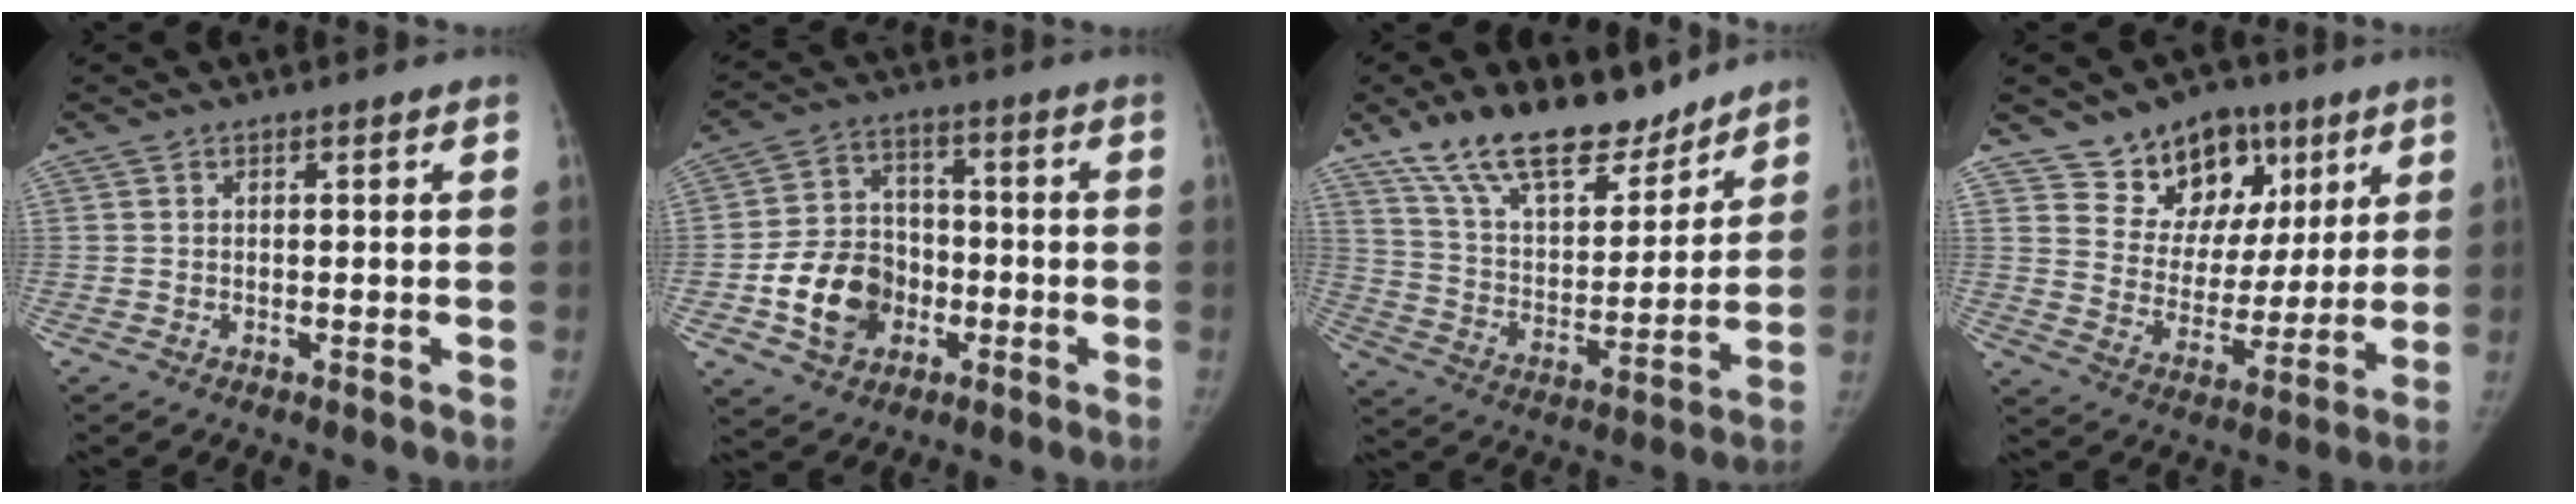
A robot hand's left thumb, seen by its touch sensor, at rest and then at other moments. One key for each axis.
{"total": 13.5, "fx": -4.0, "fy": 10.8, "fz": 7.1, "tx": -0.089, "ty": 0.026, "tz": -0.069}
{"total": 19.2, "fx": 14.9, "fy": 7.7, "fz": 9.4, "tx": -0.128, "ty": -0.075, "tz": 0.264}
{"total": 15.7, "fx": 9.5, "fy": 10.9, "fz": 6.2, "tx": -0.042, "ty": -0.042, "tz": 0.159}